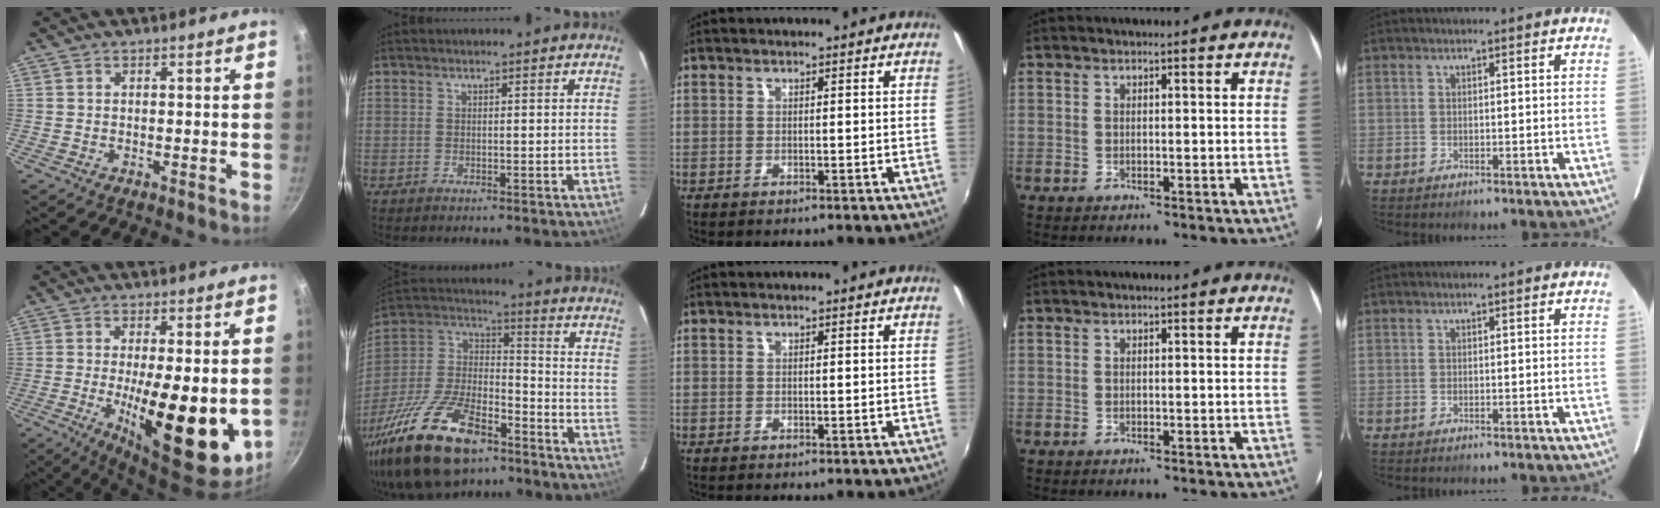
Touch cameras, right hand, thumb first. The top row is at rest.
{"thumb": {"total": 16.5, "force": [-2.1, 5.7, 15.4], "torque": [-0.219, -0.011, -0.024]}, "index": {"total": 28.5, "force": [-17.9, 12.7, 18.2], "torque": [-0.386, -0.023, -0.303]}}